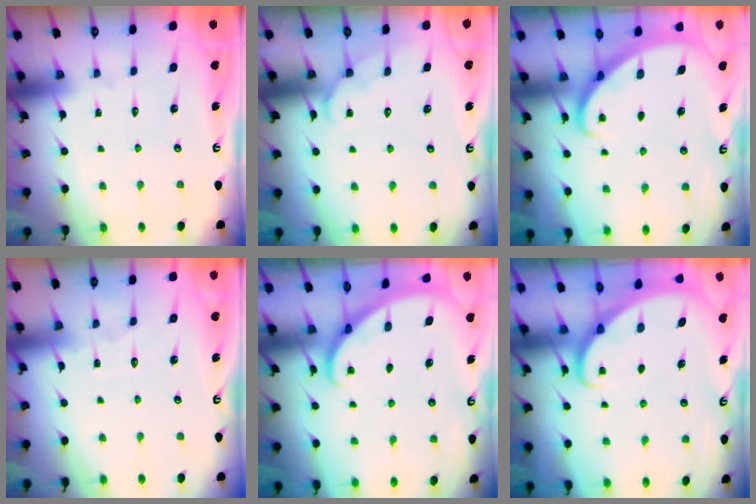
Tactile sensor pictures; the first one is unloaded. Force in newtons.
{"total": 6.6, "press": 6.6, "slide": 0.6}
{"total": 2.9, "press": 2.9, "slide": 0.2}
{"total": 3.7, "press": 3.7, "slide": 0.4}
{"total": 1.9, "press": 1.9, "slide": 0.1}
{"total": 1.8, "press": 1.8, "slide": 0.0}